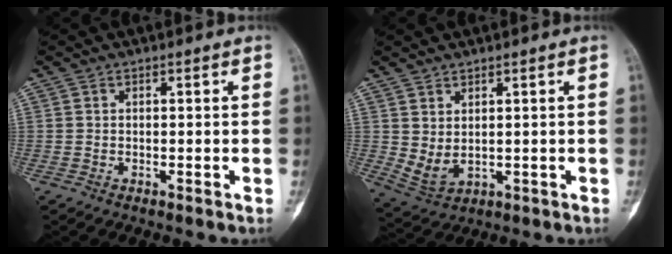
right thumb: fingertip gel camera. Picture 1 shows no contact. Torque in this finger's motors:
{"motor_torque": [0.01, 1.07, 0.52, 0.06, 0.00]}